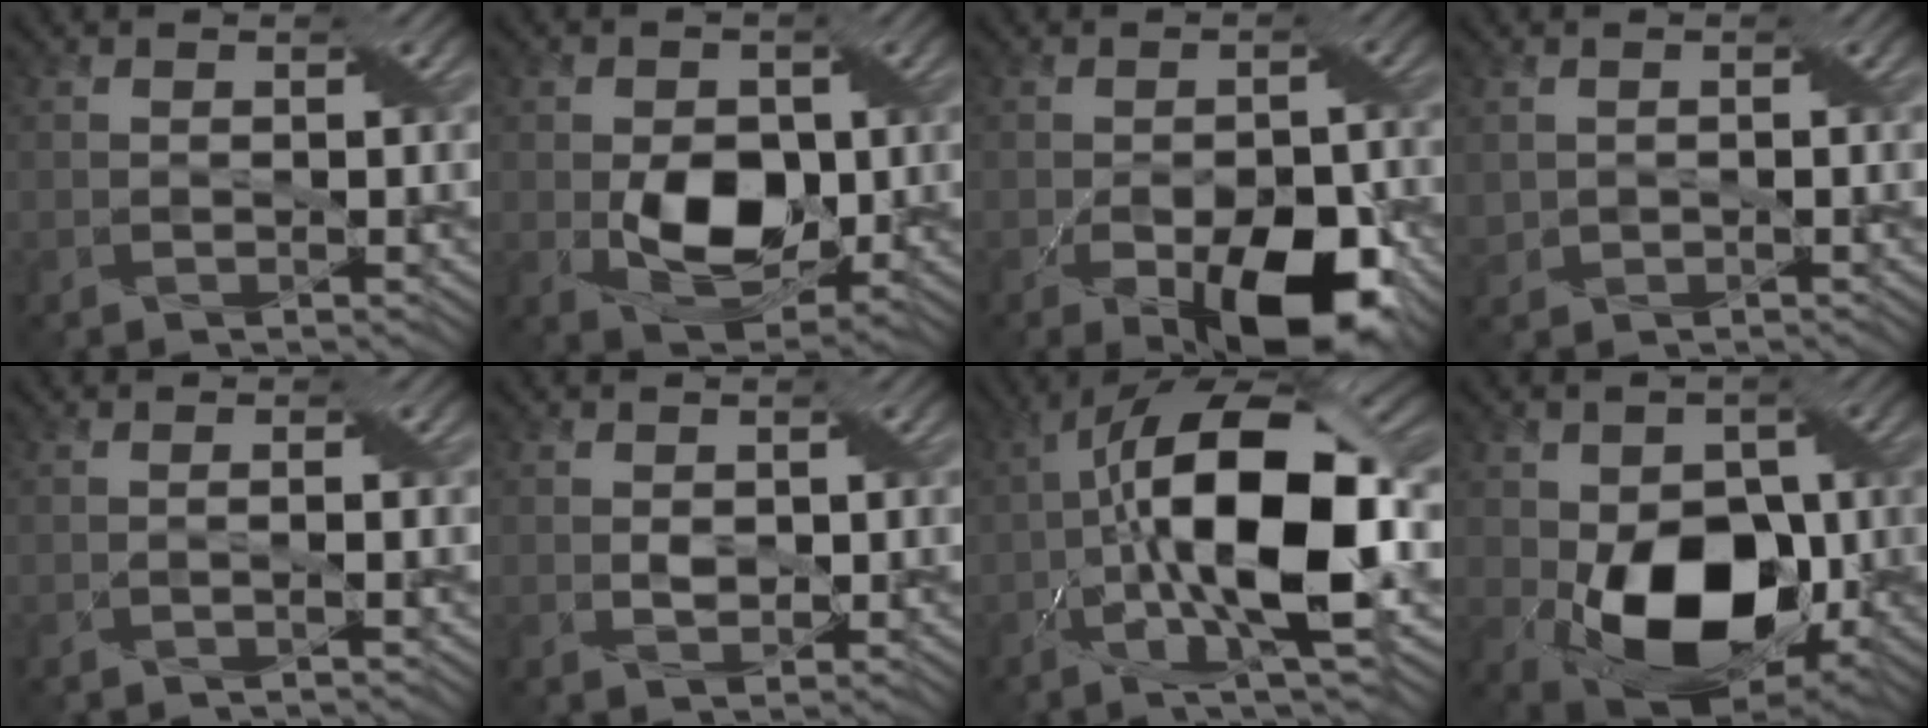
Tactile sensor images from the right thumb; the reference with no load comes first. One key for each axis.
{"total": 8.4, "fx": -0.9, "fy": 5.6, "fz": 6.2, "tx": -0.112, "ty": -0.009, "tz": -0.013}
{"total": 10.1, "fx": -4.5, "fy": 4.6, "fz": 7.8, "tx": -0.134, "ty": -0.029, "tz": -0.060}
{"total": 1.5, "fx": 0.2, "fy": 1.3, "fz": 0.7, "tx": -0.023, "ty": -0.001, "tz": 0.006}
{"total": 0.9, "fx": -0.1, "fy": 0.0, "fz": 0.9, "tx": -0.016, "ty": 0.005, "tz": -0.003}
{"total": 1.8, "fx": 0.4, "fy": 1.3, "fz": 1.2, "tx": -0.029, "ty": -0.001, "tz": 0.009}
{"total": 15.9, "fx": -2.0, "fy": 5.7, "fz": 14.7, "tx": -0.252, "ty": 0.021, "tz": -0.047}
{"total": 13.8, "fx": -2.4, "fy": 9.2, "fz": 10.0, "tx": -0.164, "ty": -0.022, "tz": -0.041}